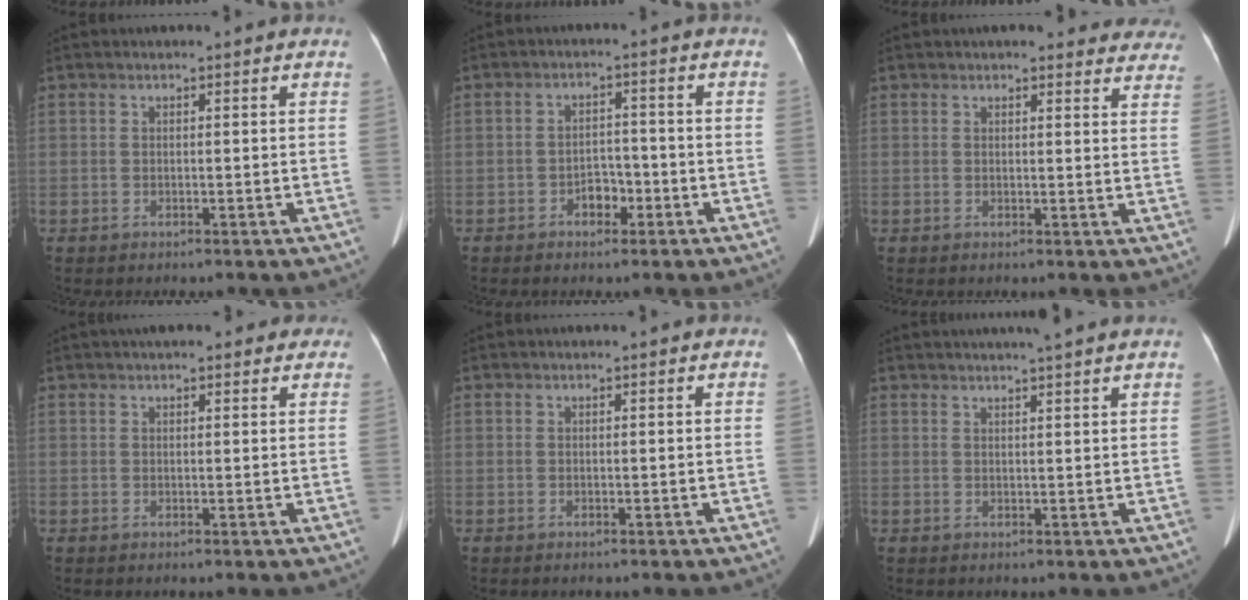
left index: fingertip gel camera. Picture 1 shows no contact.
{"total": 3.1, "force": [-1.8, 1.9, 1.7], "torque": [-0.023, 0.008, -0.029]}
{"total": 15.9, "force": [14.6, 3.8, 5.1], "torque": [-0.025, -0.014, 0.144]}
{"total": 7.6, "force": [5.9, 2.4, 4.1], "torque": [-0.042, 0.024, 0.071]}
{"total": 0.0}
{"total": 6.1, "force": [5.2, -0.6, 3.0], "torque": [-0.045, 0.018, 0.066]}